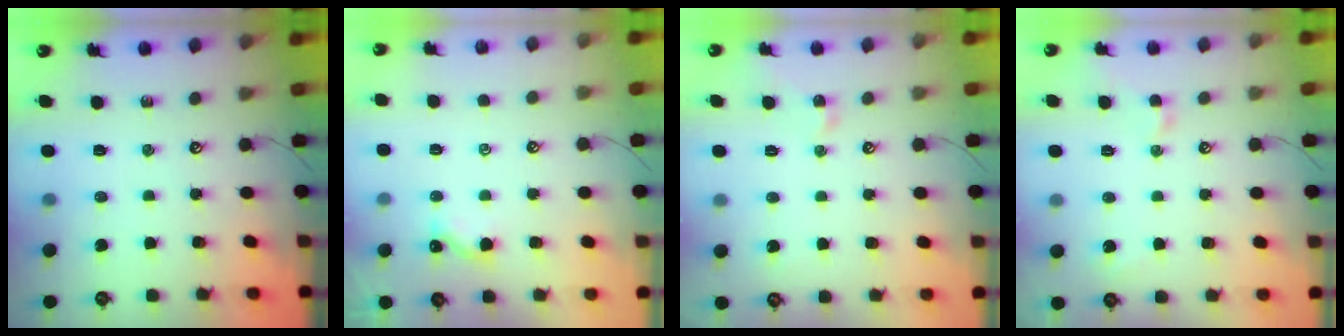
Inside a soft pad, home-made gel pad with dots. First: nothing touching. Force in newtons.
{"total": 1.9, "press": 1.9, "slide": 0.3}
{"total": 1.6, "press": 1.5, "slide": 0.4}
{"total": 2.3, "press": 2.2, "slide": 0.6}